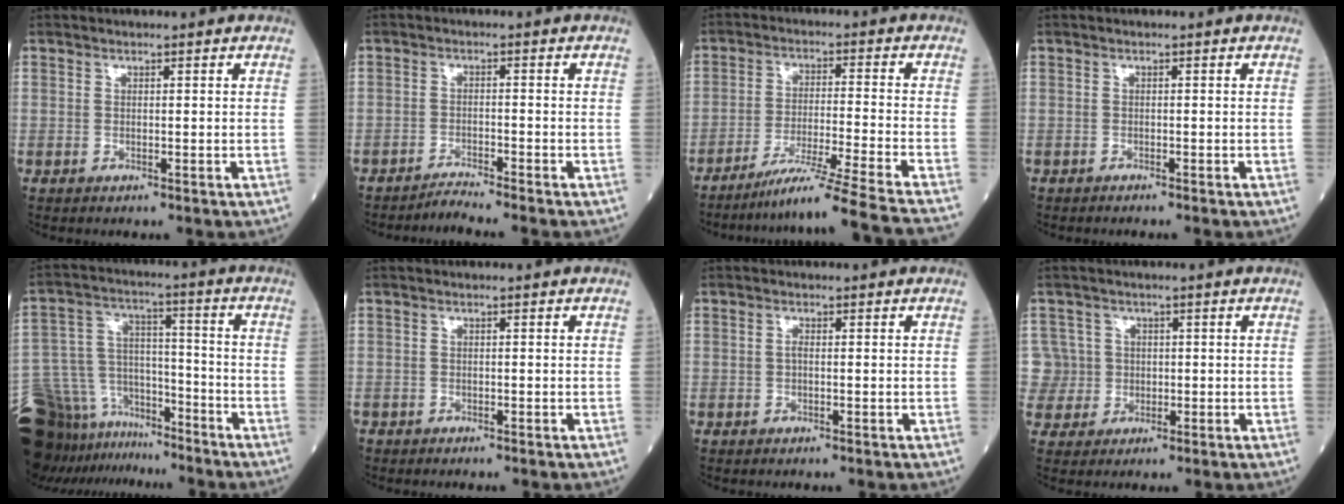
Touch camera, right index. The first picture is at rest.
{"total": 2.7, "force": [-2.4, -1.2, -0.2], "torque": [0.000, -0.014, -0.045]}
{"total": 16.6, "force": [-14.3, -3.7, 7.6], "torque": [-0.109, -0.040, -0.222]}
{"total": 0.7, "force": [-0.6, 0.0, 0.2], "torque": [-0.007, -0.003, -0.012]}
{"total": 19.9, "force": [-16.5, 8.6, 7.1], "torque": [-0.174, 0.017, -0.277]}
{"total": 0.6, "force": [-0.6, 0.3, 0.0], "torque": [-0.012, -0.001, -0.013]}
{"total": 0.7, "force": [-0.2, 0.2, 0.7], "torque": [-0.015, 0.001, -0.005]}
{"total": 5.0, "force": [0.2, 4.9, -0.6], "torque": [0.019, 0.020, 0.005]}